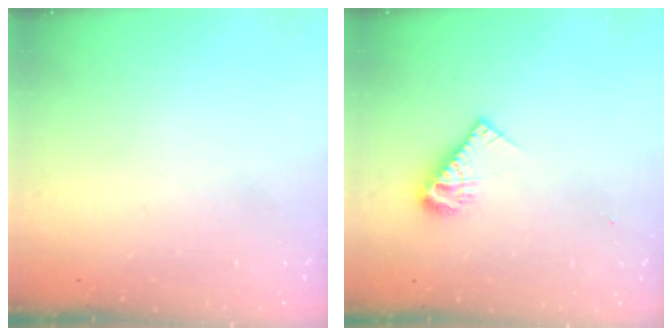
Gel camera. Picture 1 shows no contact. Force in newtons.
{"total": 7.7, "press": 7.7, "slide": 0.7}